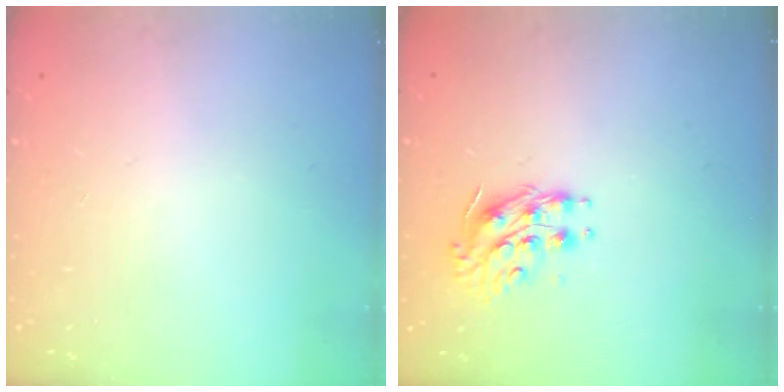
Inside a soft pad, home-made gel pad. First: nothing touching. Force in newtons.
{"total": 9.0, "press": 9.0, "slide": 0.1}